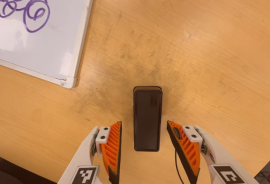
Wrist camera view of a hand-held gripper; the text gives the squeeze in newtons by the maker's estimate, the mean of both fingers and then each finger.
{"total": 0.0}